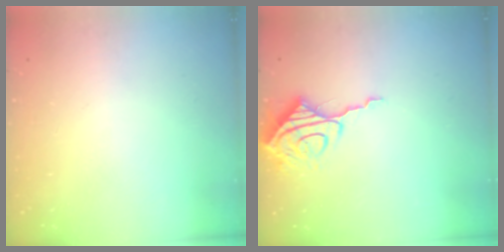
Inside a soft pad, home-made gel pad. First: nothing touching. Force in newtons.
{"total": 11.0, "press": 11.0, "slide": 1.2}